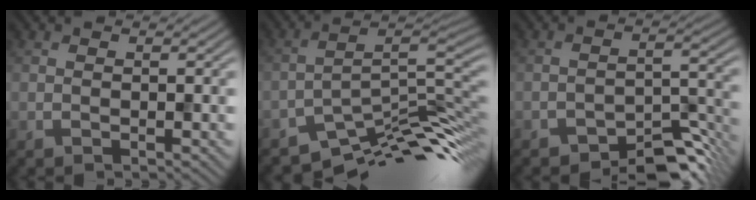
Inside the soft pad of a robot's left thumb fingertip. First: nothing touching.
{"total": 11.1, "force": [-7.8, 3.3, 7.1], "torque": [-0.105, -0.002, -0.135]}
{"total": 6.0, "force": [-5.1, 1.7, 2.6], "torque": [-0.026, 0.009, -0.084]}